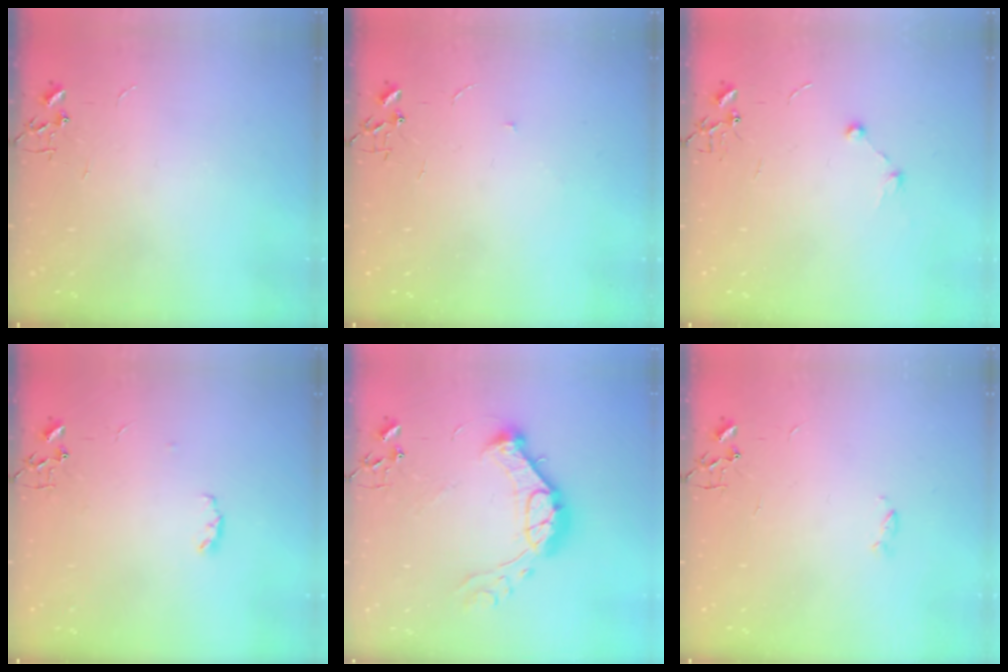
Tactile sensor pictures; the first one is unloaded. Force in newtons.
{"total": 3.9, "press": 3.8, "slide": 0.8}
{"total": 6.2, "press": 6.2, "slide": 0.7}
{"total": 3.8, "press": 3.8, "slide": 0.6}
{"total": 16.3, "press": 16.3, "slide": 1.2}
{"total": 2.4, "press": 2.4, "slide": 0.5}